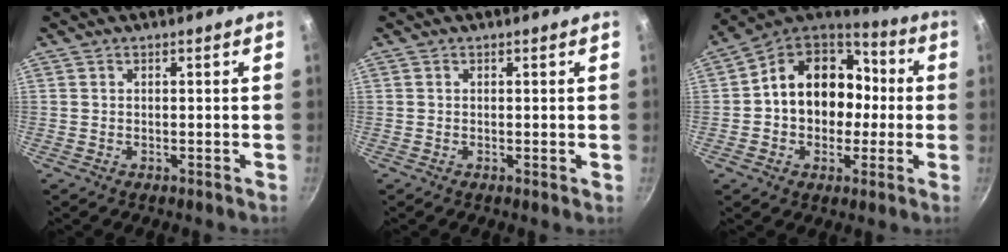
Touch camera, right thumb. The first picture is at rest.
{"total": 0.0}
{"total": 17.9, "force": [0.1, 14.4, 10.6], "torque": [-0.131, 0.049, -0.008]}